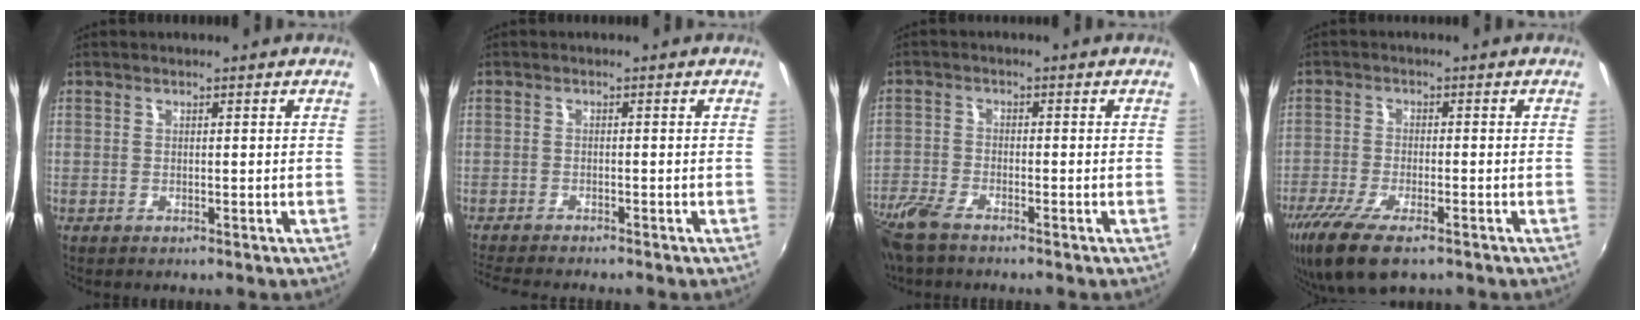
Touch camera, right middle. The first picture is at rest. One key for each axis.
{"total": 6.4, "fx": -5.9, "fy": 0.5, "fz": 2.5, "tx": -0.064, "ty": -0.022, "tz": -0.099}
{"total": 8.0, "fx": -6.2, "fy": 2.6, "fz": 4.2, "tx": -0.116, "ty": -0.025, "tz": -0.129}
{"total": 11.7, "fx": -7.8, "fy": 4.0, "fz": 7.8, "tx": -0.179, "ty": -0.044, "tz": -0.143}